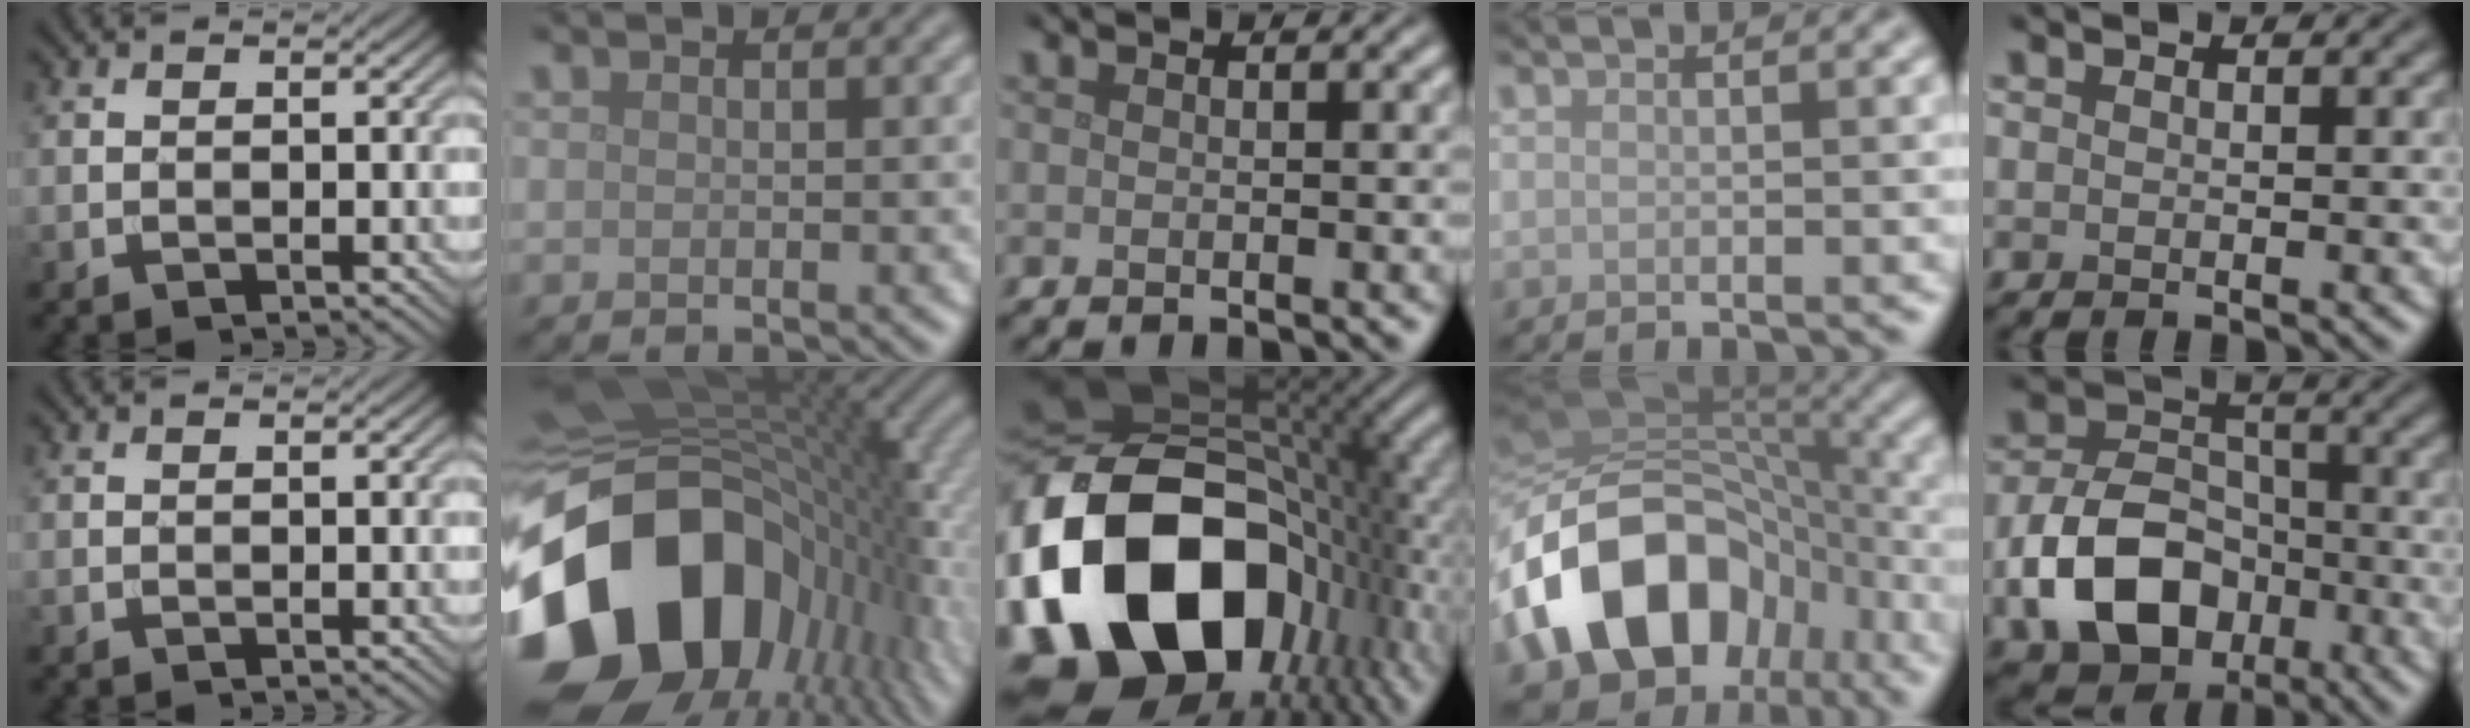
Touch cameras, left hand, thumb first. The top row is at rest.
{"index": {"total": 19.7, "force": [-5.5, 13.4, 13.4], "torque": [-0.280, -0.026, -0.104]}, "middle": {"total": 21.2, "force": [-5.1, 14.5, 14.6], "torque": [-0.313, -0.047, -0.070]}, "ring": {"total": 16.5, "force": [-6.5, 11.8, 9.5], "torque": [-0.175, -0.004, -0.115]}, "little": {"total": 8.7, "force": [-3.3, 6.2, 5.2], "torque": [-0.096, -0.004, -0.064]}}